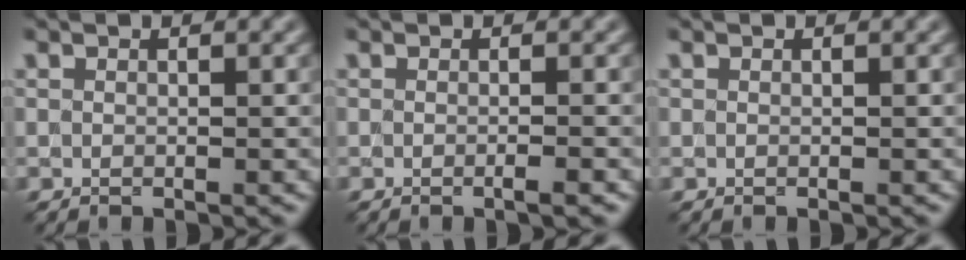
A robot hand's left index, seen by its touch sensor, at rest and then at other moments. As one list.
[{"total": 1.7, "force": [-0.2, 0.6, 1.5], "torque": [-0.011, -0.005, -0.013]}, {"total": 0.0}]